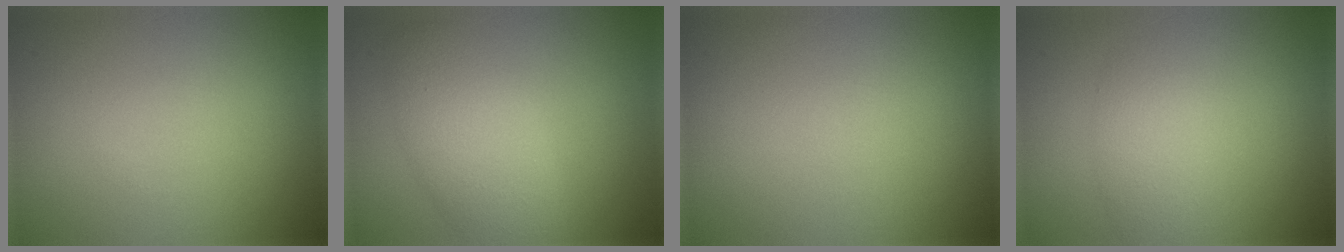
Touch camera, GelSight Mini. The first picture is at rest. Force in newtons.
{"total": 4.9, "press": 4.9, "slide": 0.4}
{"total": 0.0}
{"total": 2.2, "press": 2.1, "slide": 0.1}